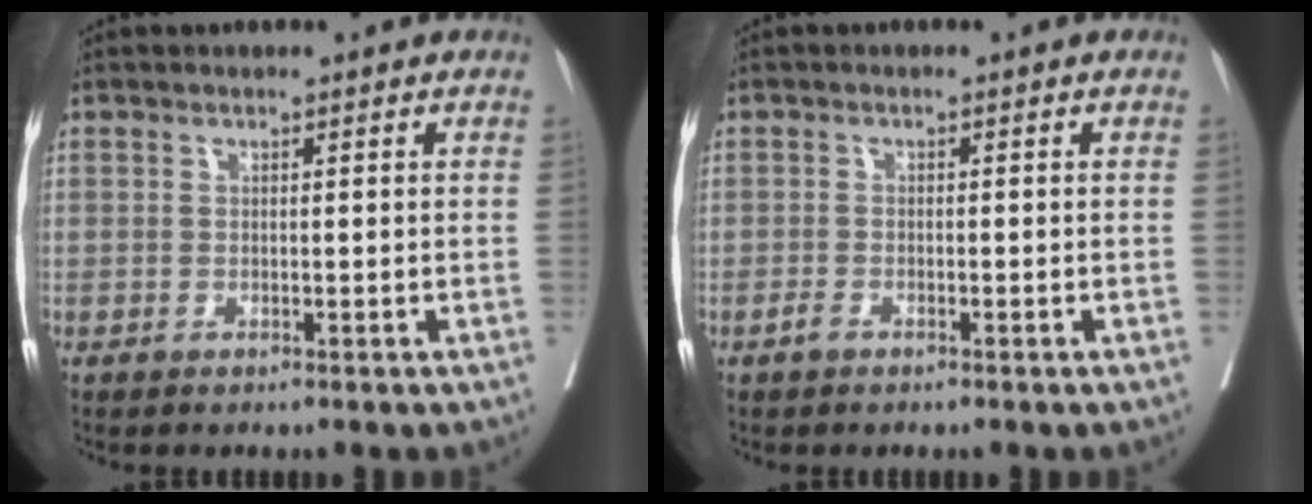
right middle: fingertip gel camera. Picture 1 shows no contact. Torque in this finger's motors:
{"motor_torque": [-0.01, 0.04, -0.03, 0.00]}